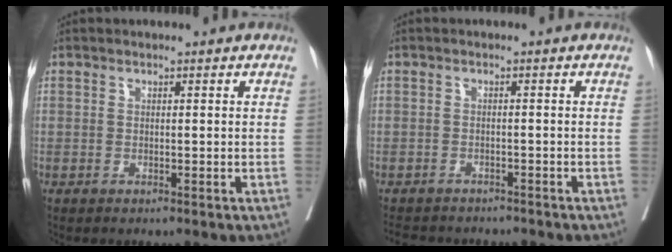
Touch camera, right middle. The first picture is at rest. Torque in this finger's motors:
{"motor_torque": [0.27, -0.39, 0.02, 0.00]}